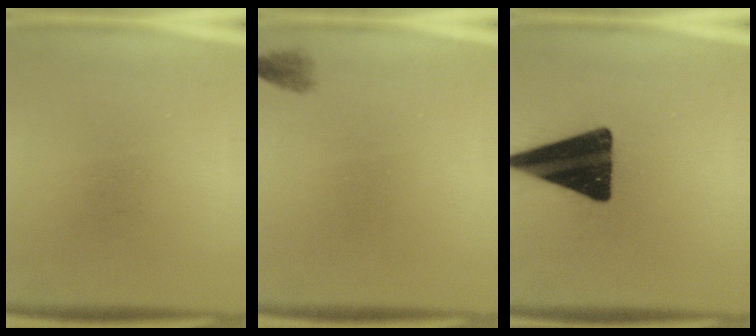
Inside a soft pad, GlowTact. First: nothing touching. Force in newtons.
{"total": 1.3}
{"total": 18.0}